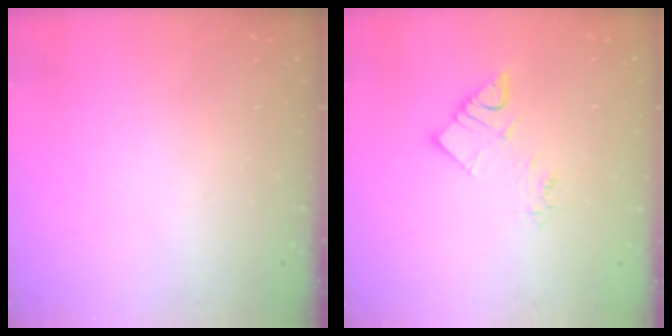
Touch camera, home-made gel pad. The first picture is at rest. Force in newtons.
{"total": 7.1, "press": 7.1, "slide": 0.6}